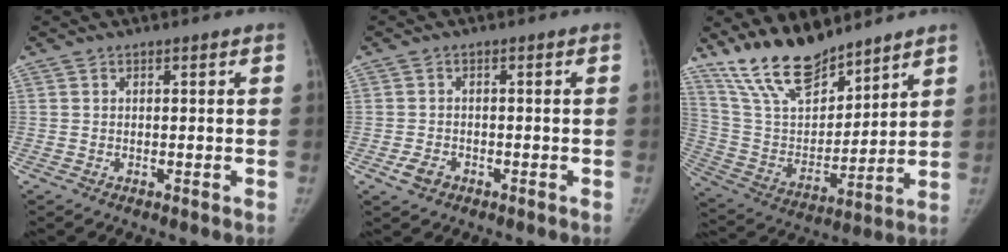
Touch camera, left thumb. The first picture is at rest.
{"total": 2.8, "force": [-1.4, 2.0, 1.3], "torque": [-0.022, 0.006, -0.021]}
{"total": 16.7, "force": [13.7, 6.1, 7.4], "torque": [-0.101, -0.072, 0.263]}